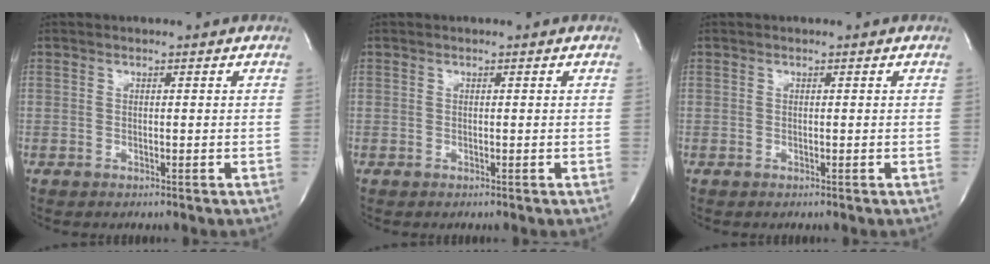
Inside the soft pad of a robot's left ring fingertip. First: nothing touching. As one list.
[{"total": 0.0}, {"total": 0.0}]